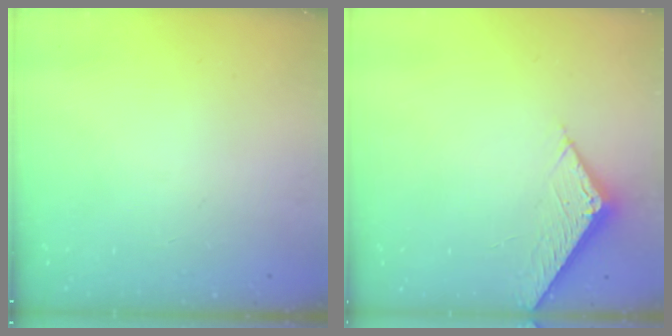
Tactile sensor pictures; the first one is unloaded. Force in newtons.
{"total": 7.4, "press": 7.4, "slide": 0.2}